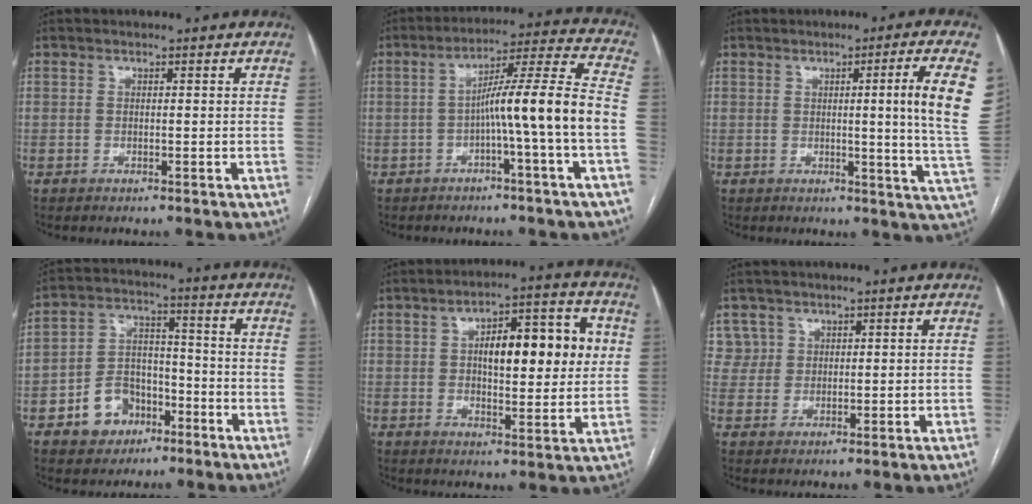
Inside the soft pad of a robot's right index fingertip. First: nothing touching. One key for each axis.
{"total": 11.5, "fx": -2.7, "fy": -1.6, "fz": 11.1, "tx": -0.172, "ty": 0.028, "tz": -0.043}
{"total": 10.7, "fx": 2.1, "fy": -2.3, "fz": 10.2, "tx": -0.121, "ty": -0.017, "tz": 0.022}
{"total": 8.8, "fx": -4.5, "fy": 6.6, "fz": 3.9, "tx": -0.076, "ty": 0.026, "tz": -0.069}
{"total": 13.4, "fx": 2.6, "fy": 4.7, "fz": 12.3, "tx": -0.172, "ty": 0.028, "tz": 0.038}
{"total": 3.6, "fx": 1.9, "fy": 3.0, "fz": -0.4, "tx": 0.023, "ty": 0.005, "tz": 0.033}